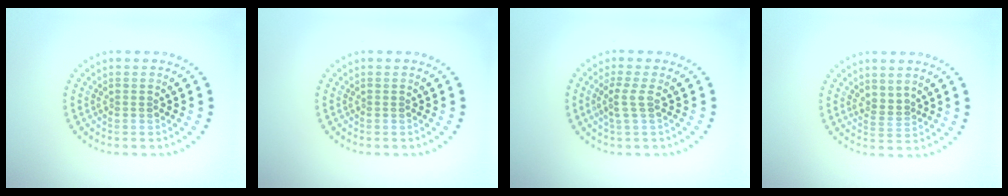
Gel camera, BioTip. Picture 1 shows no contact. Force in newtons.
{"total": 0.0}
{"total": 1.7, "press": 1.3, "slide": 1.1}
{"total": 1.3, "press": 1.0, "slide": 0.9}